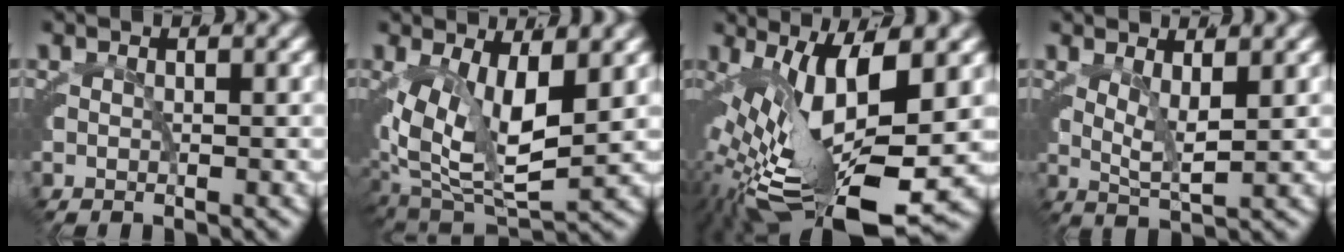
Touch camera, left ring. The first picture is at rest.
{"total": 9.2, "force": [-1.2, 5.6, 7.3], "torque": [-0.132, -0.045, 0.006]}
{"total": 11.7, "force": [-3.7, 4.5, 10.1], "torque": [-0.189, -0.043, -0.028]}
{"total": 3.3, "force": [1.4, 0.3, 2.9], "torque": [-0.047, -0.013, 0.033]}